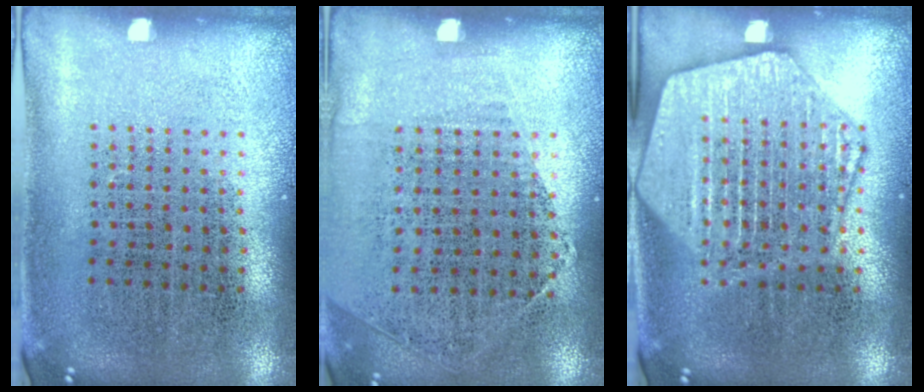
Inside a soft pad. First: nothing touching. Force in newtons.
{"total": 1.2, "press": 1.0, "slide": 0.7}
{"total": 3.8, "press": 3.8, "slide": 0.4}